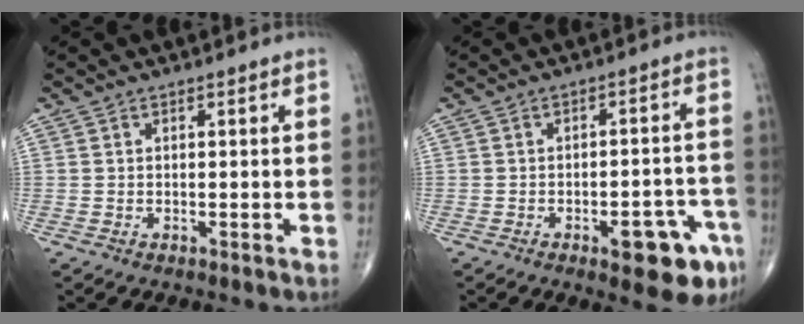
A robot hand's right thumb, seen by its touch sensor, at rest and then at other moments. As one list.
[{"total": 10.6, "force": [-5.3, 3.6, 8.5], "torque": [-0.083, 0.031, -0.061]}]